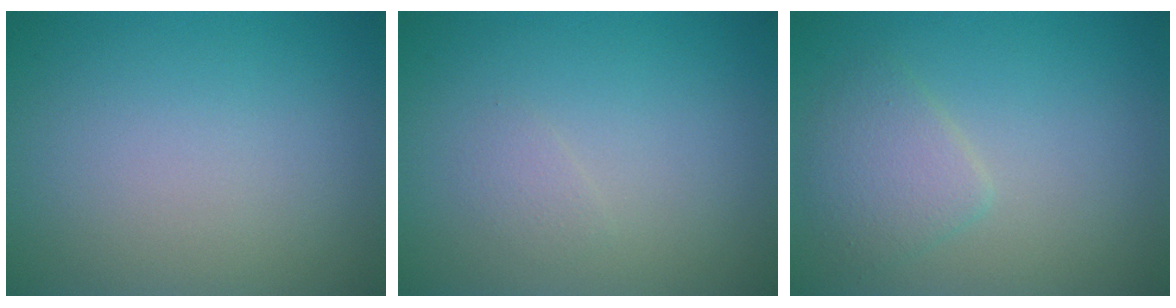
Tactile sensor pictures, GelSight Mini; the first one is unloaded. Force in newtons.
{"total": 0.8, "press": 0.8, "slide": 0.0}
{"total": 2.6, "press": 2.6, "slide": 0.1}